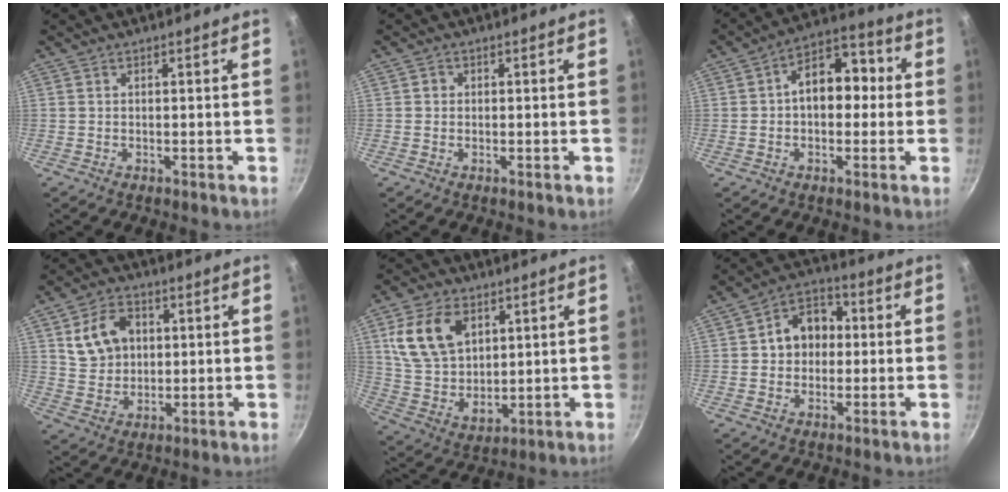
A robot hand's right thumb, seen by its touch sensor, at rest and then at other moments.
{"total": 1.1, "force": [0.1, 1.1, 0.4], "torque": [0.000, 0.003, -0.001]}
{"total": 10.9, "force": [0.7, 6.9, 8.4], "torque": [-0.098, 0.036, -0.002]}
{"total": 9.8, "force": [2.7, 7.6, 5.6], "torque": [-0.075, 0.000, 0.055]}
{"total": 15.2, "force": [5.8, 10.0, 9.9], "torque": [-0.161, -0.023, 0.123]}
{"total": 9.3, "force": [0.7, 7.2, 5.8], "torque": [-0.060, 0.022, 0.002]}